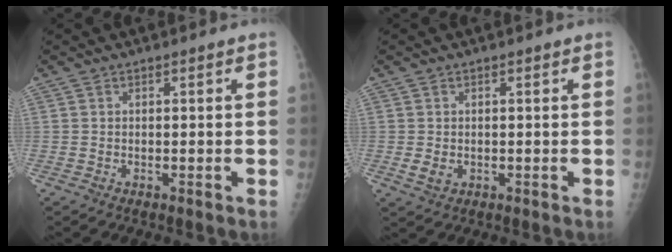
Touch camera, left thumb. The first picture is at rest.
{"total": 2.3, "force": [-0.2, 1.8, 1.3], "torque": [-0.019, -0.003, 0.003]}